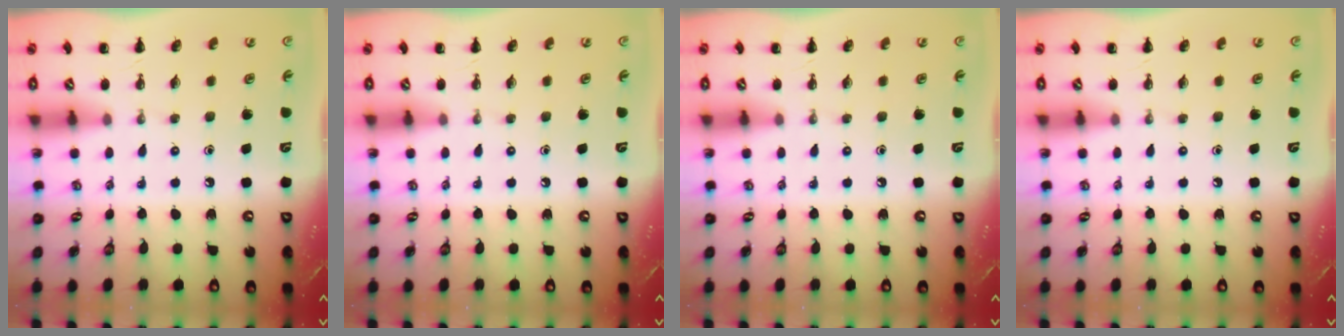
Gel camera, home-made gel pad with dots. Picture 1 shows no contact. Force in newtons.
{"total": 0.0}
{"total": 0.0}
{"total": 0.0}